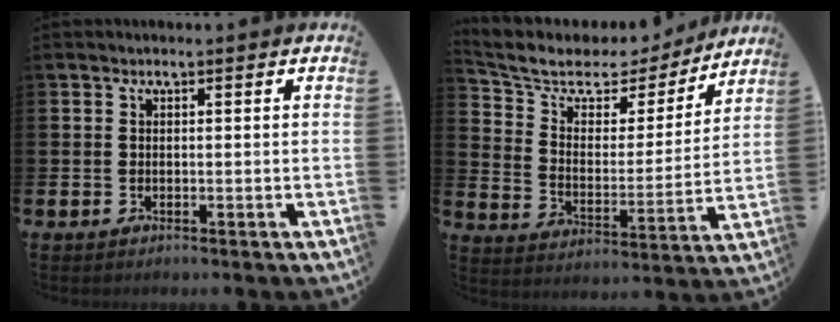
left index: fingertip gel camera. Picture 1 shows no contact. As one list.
[{"total": 7.4, "force": [6.3, 3.5, 1.9], "torque": [-0.083, -0.040, 0.106]}]